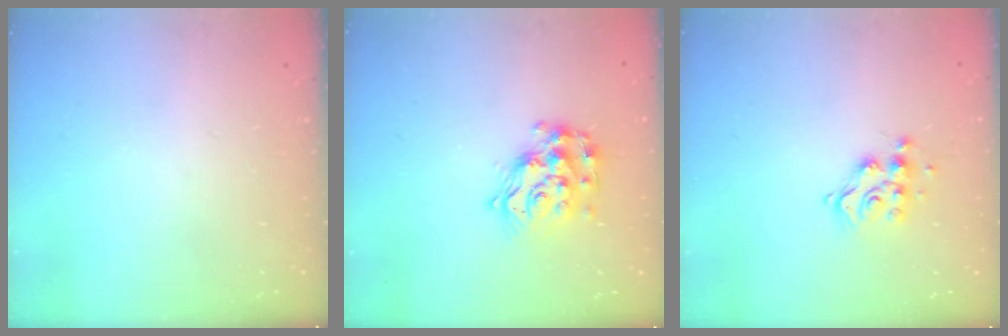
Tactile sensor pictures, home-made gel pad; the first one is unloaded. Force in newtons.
{"total": 12.9, "press": 12.8, "slide": 1.0}
{"total": 10.4, "press": 10.4, "slide": 0.8}